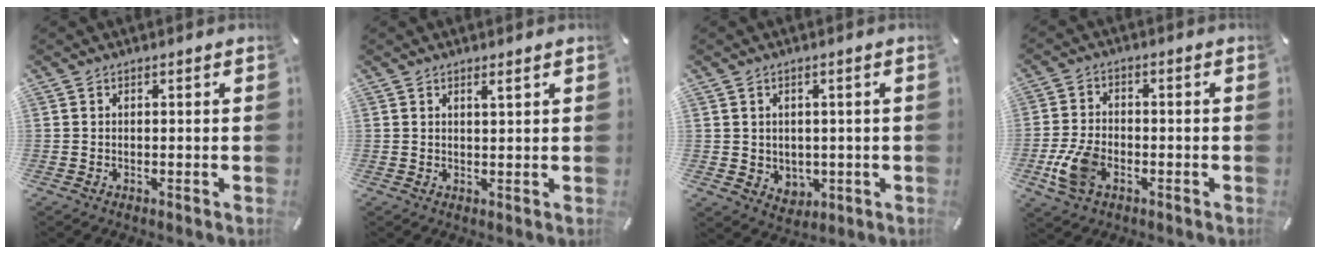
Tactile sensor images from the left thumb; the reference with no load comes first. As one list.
[{"total": 1.5, "force": [1.1, 0.1, 1.0], "torque": [-0.020, -0.002, 0.019]}, {"total": 4.0, "force": [1.2, 3.8, 0.3], "torque": [0.008, -0.008, 0.021]}, {"total": 8.3, "force": [-3.1, 5.3, 5.6], "torque": [-0.124, 0.009, -0.056]}]